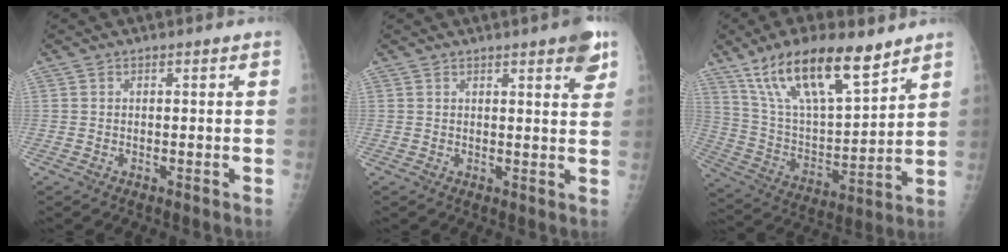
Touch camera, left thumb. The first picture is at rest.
{"total": 5.3, "force": [3.1, 1.1, 4.1], "torque": [-0.041, -0.012, 0.035]}
{"total": 20.0, "force": [13.2, 6.6, 13.5], "torque": [-0.215, -0.048, 0.249]}